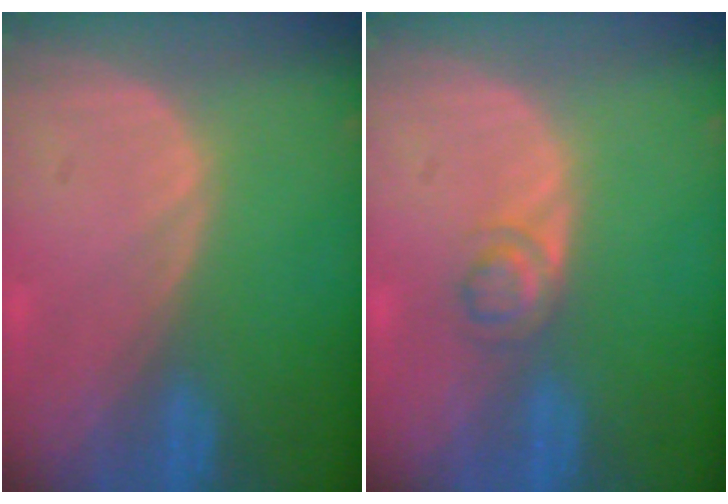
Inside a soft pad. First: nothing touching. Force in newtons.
{"total": 2.7, "press": 2.7, "slide": 0.2}